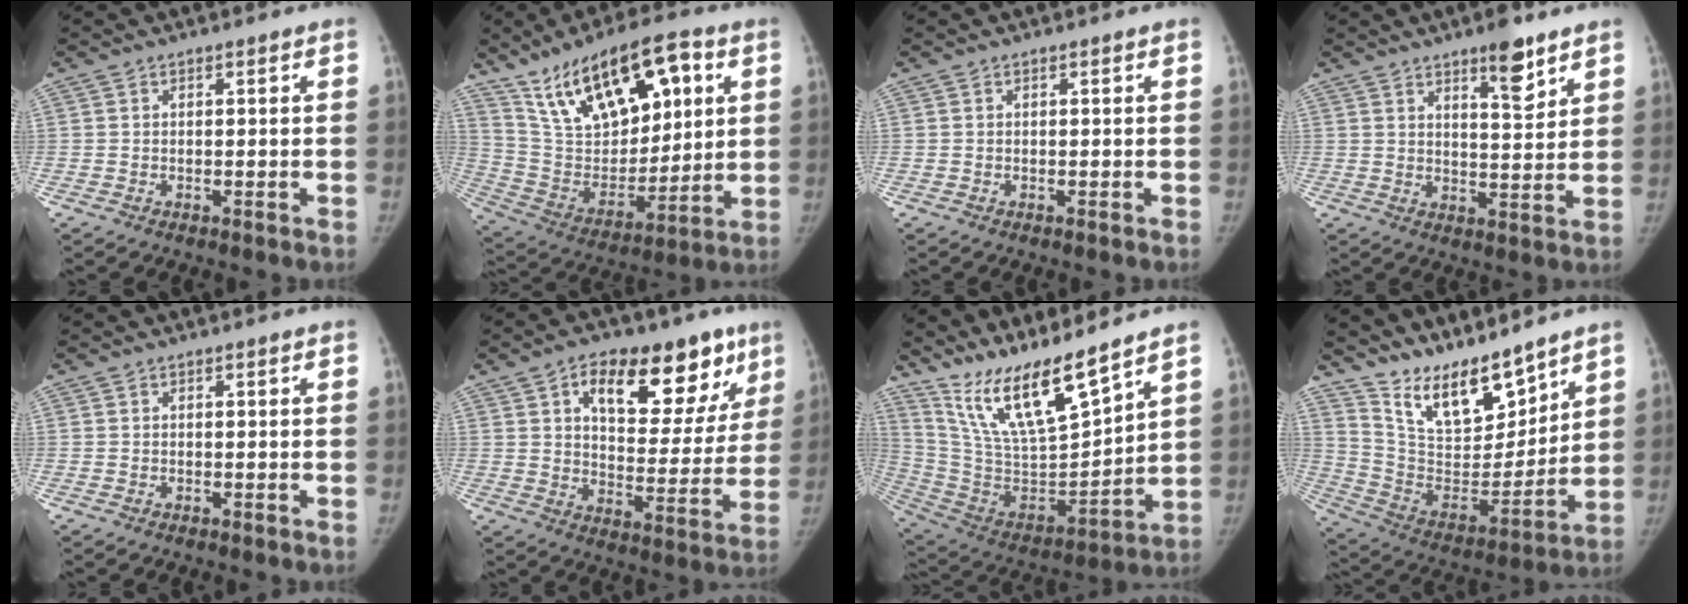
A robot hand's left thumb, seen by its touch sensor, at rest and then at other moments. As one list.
[{"total": 23.4, "force": [11.3, 11.1, 17.2], "torque": [-0.248, -0.029, 0.210]}, {"total": 0.0}, {"total": 7.8, "force": [5.2, 2.2, 5.3], "torque": [-0.063, -0.036, 0.078]}, {"total": 0.0}, {"total": 21.5, "force": [10.9, 10.9, 15.0], "torque": [-0.160, -0.021, 0.160]}, {"total": 18.5, "force": [14.9, 2.8, 10.6], "torque": [-0.168, -0.084, 0.295]}, {"total": 17.3, "force": [14.3, 5.7, 7.9], "torque": [-0.093, -0.091, 0.271]}]